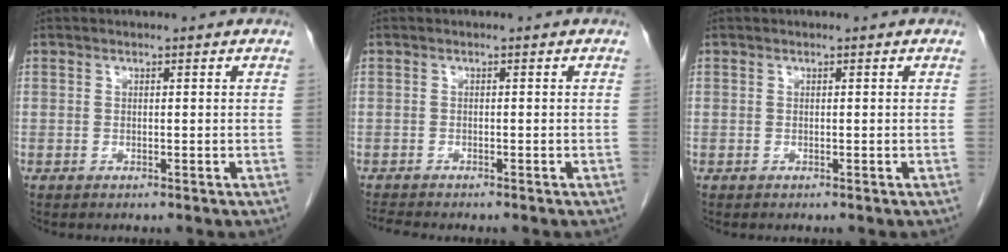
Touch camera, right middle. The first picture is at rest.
{"total": 1.9, "force": [-1.9, -0.1, 0.5], "torque": [-0.013, -0.009, -0.031]}
{"total": 0.0}